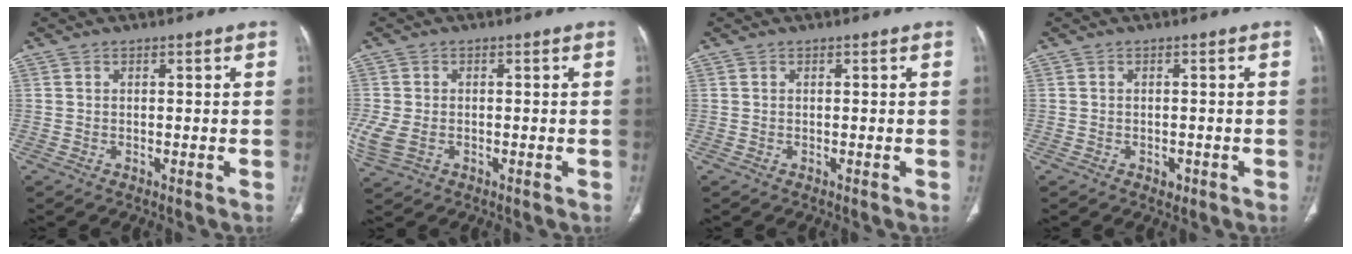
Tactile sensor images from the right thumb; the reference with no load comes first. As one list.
[{"total": 6.0, "force": [-1.4, 4.1, 4.1], "torque": [-0.109, 0.000, -0.020]}, {"total": 0.0}, {"total": 1.4, "force": [-0.7, 1.0, 0.6], "torque": [-0.005, 0.002, -0.006]}]